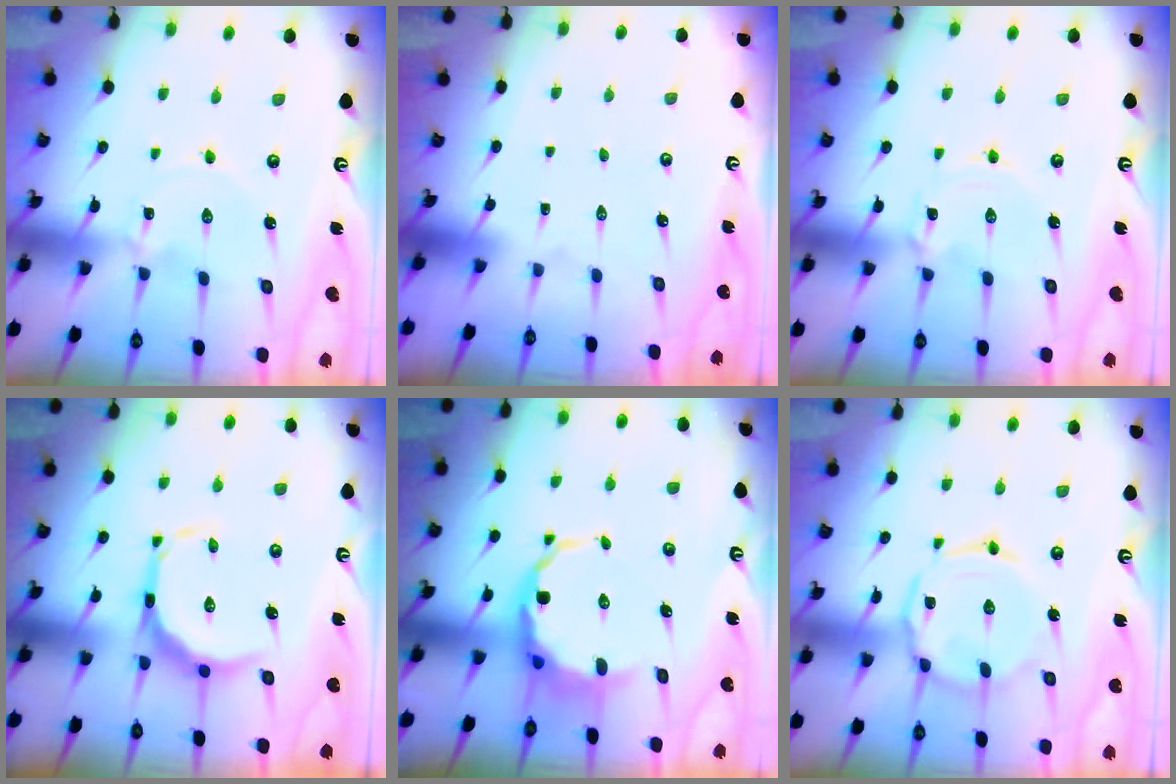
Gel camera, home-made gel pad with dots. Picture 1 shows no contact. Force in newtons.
{"total": 1.6, "press": 1.6, "slide": 0.1}
{"total": 0.9, "press": 0.9, "slide": 0.1}
{"total": 10.4, "press": 10.4, "slide": 0.7}
{"total": 8.3, "press": 8.1, "slide": 2.0}
{"total": 10.0, "press": 10.0, "slide": 0.9}